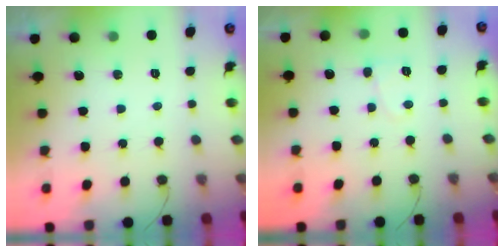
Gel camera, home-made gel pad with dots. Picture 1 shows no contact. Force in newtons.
{"total": 3.8, "press": 3.7, "slide": 0.4}